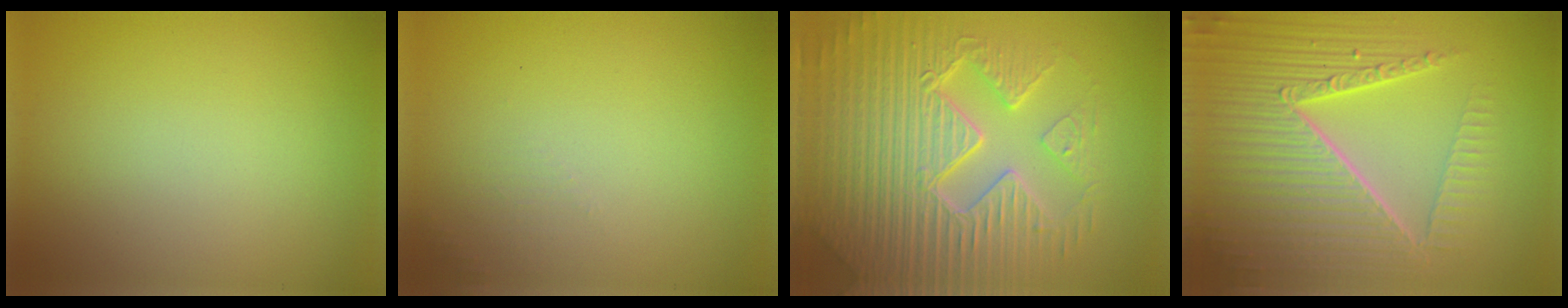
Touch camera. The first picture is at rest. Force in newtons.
{"total": 1.1, "press": 1.1, "slide": 0.3}
{"total": 9.5, "press": 6.8, "slide": 6.7}
{"total": 10.4, "press": 6.7, "slide": 7.9}